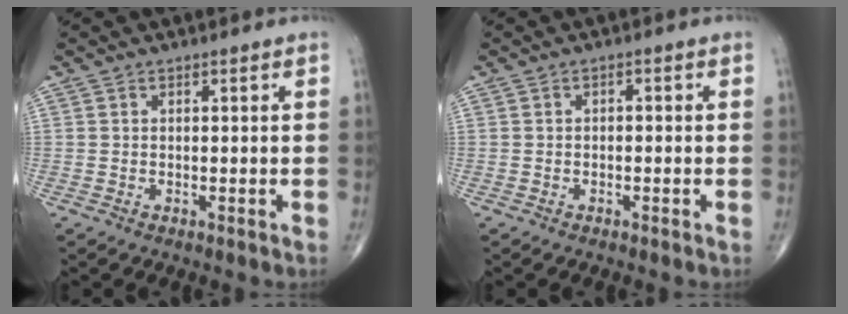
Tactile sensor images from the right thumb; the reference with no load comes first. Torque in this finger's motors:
{"motor_torque": [-0.10, 0.18, 0.08, 0.15, -0.02]}